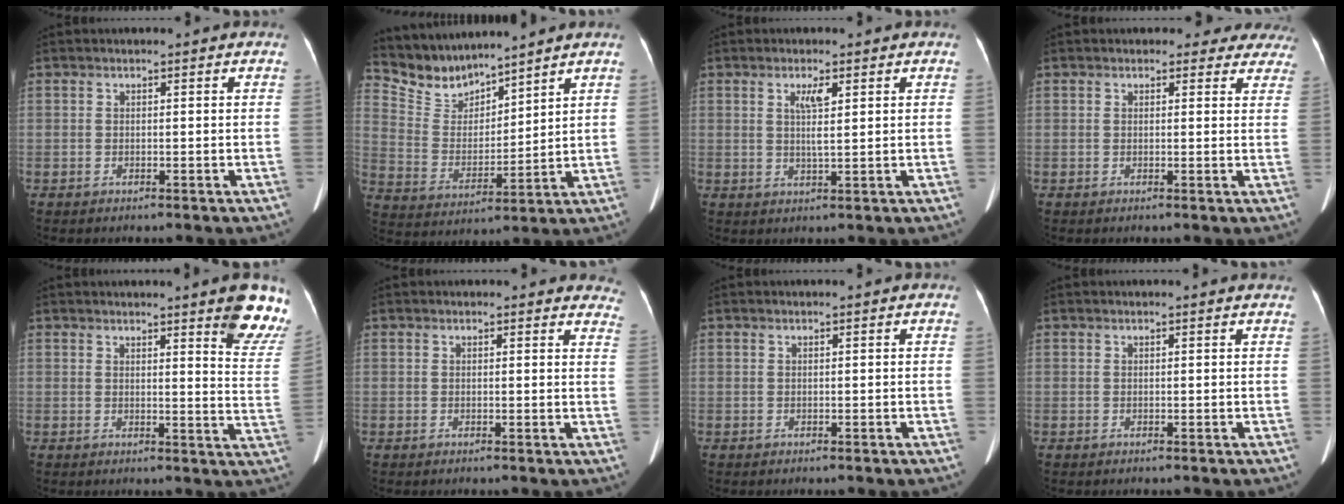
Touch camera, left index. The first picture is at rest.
{"total": 9.0, "force": [8.7, 2.1, 1.0], "torque": [-0.038, 0.008, 0.188]}
{"total": 3.1, "force": [1.2, 0.3, 2.9], "torque": [-0.054, 0.000, 0.019]}
{"total": 7.2, "force": [6.4, 3.4, 0.2], "torque": [0.041, -0.006, 0.039]}
{"total": 8.4, "force": [6.4, 0.5, 5.4], "torque": [-0.041, -0.030, 0.053]}
{"total": 7.4, "force": [7.0, 2.4, 0.9], "torque": [0.031, -0.020, 0.034]}
{"total": 0.0}
{"total": 1.1, "force": [1.1, 0.1, 0.2], "torque": [-0.010, -0.001, 0.002]}